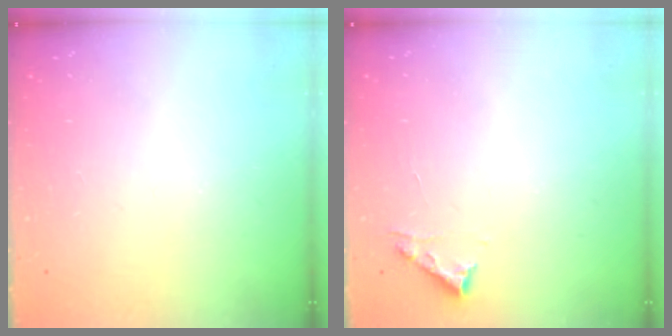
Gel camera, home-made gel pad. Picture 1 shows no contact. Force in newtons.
{"total": 4.5, "press": 4.4, "slide": 0.5}